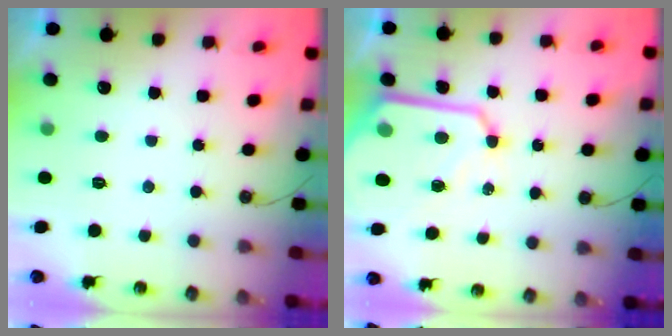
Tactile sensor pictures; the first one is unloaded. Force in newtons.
{"total": 13.8, "press": 13.7, "slide": 1.5}